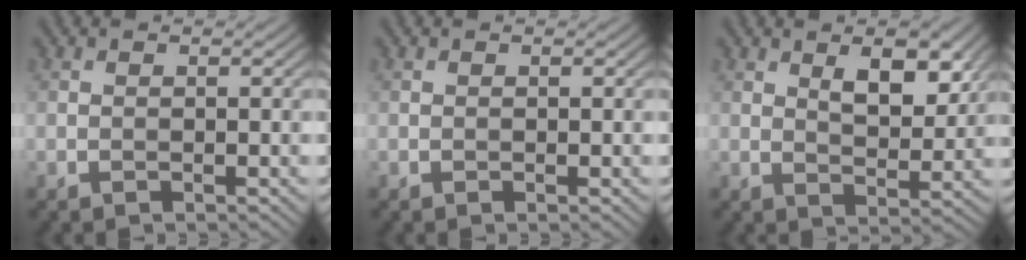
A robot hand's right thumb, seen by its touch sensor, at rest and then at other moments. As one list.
[{"total": 0.0}, {"total": 6.0, "force": [2.9, 2.8, 4.5], "torque": [-0.074, -0.007, 0.046]}]